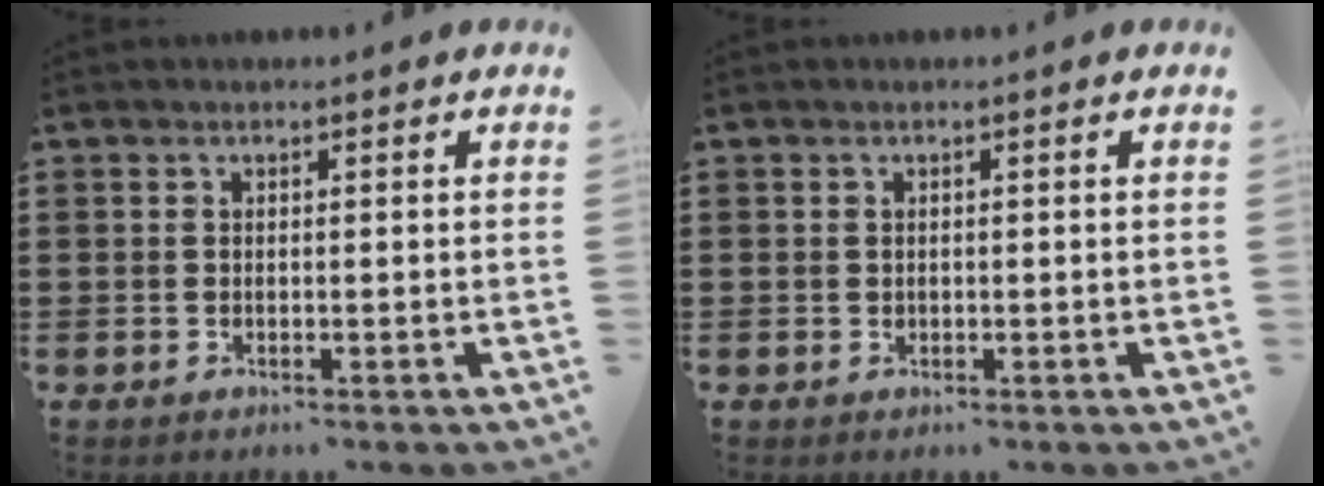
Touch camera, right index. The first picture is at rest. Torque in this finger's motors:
{"motor_torque": [2.14, 0.00, 0.04, 0.01]}